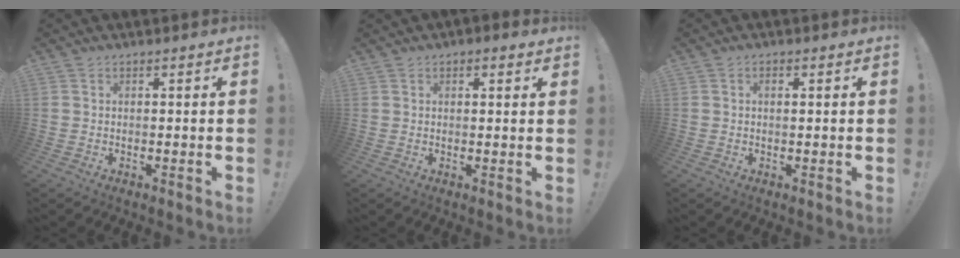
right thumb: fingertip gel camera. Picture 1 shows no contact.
{"total": 1.3, "force": [0.6, 1.0, 0.6], "torque": [0.004, -0.004, 0.009]}
{"total": 0.9, "force": [0.2, 0.0, 0.9], "torque": [-0.009, -0.002, 0.002]}